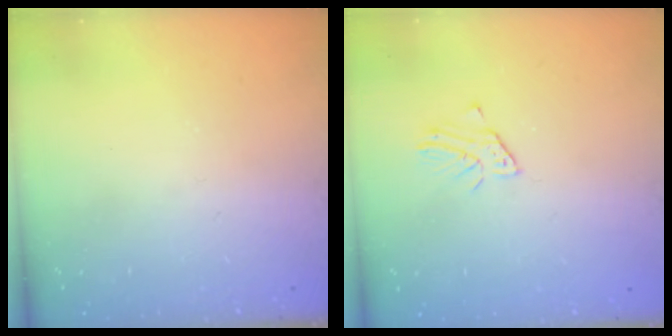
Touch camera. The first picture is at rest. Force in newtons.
{"total": 2.1, "press": 2.1, "slide": 0.1}